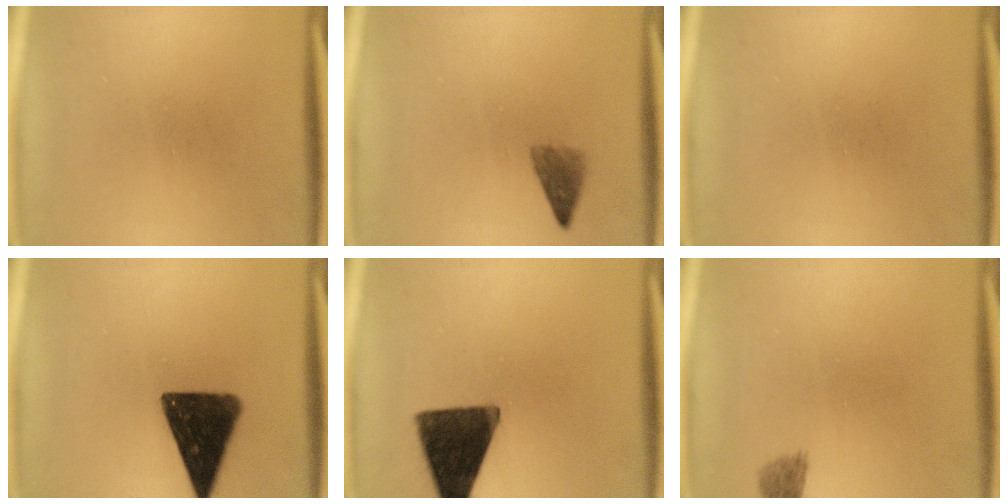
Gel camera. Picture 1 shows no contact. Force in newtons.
{"total": 2.4}
{"total": 0.0}
{"total": 14.3}
{"total": 14.5}
{"total": 1.9}